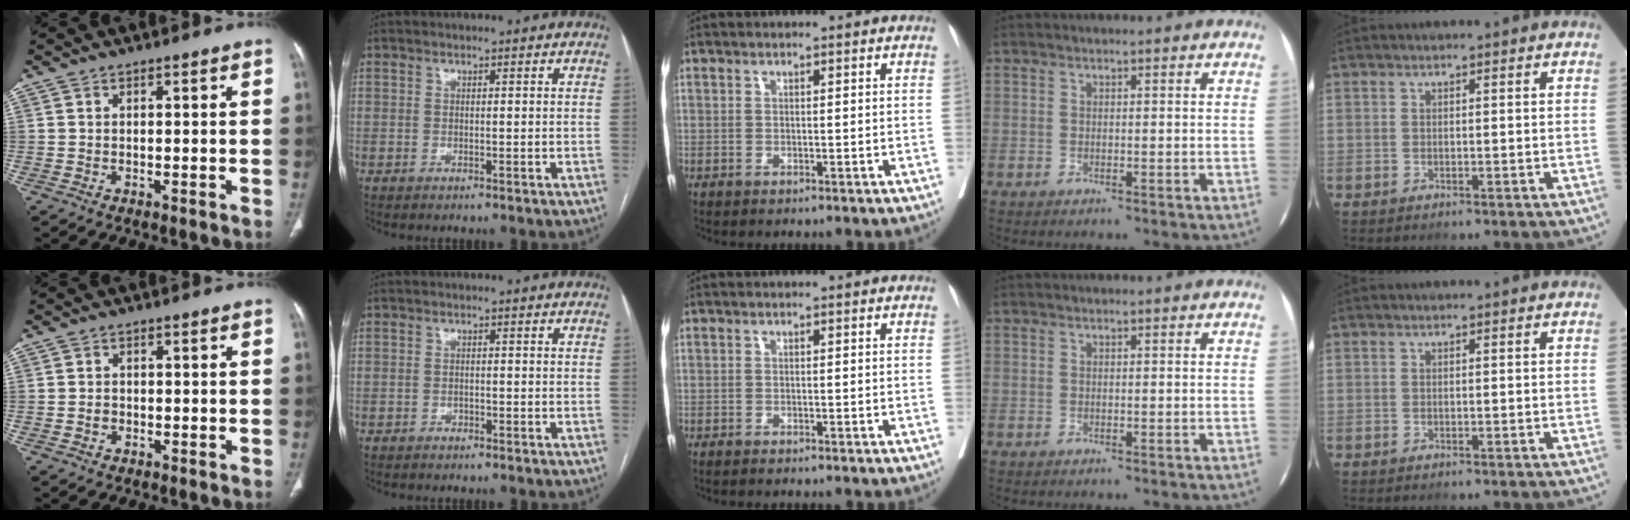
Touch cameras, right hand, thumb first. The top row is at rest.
{"thumb": {"total": 1.5, "force": [-0.5, 1.2, 0.6], "torque": [-0.009, 0.005, -0.010]}, "index": {"total": 0.7, "force": [-0.6, 0.4, 0.2], "torque": [-0.004, 0.001, -0.011]}, "middle": {"total": 1.9, "force": [-1.7, 0.0, 0.9], "torque": [-0.013, 0.000, -0.022]}}